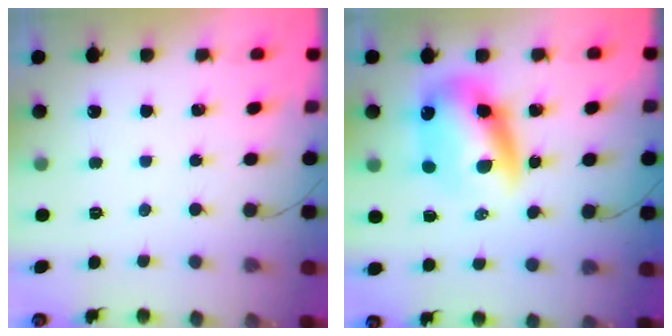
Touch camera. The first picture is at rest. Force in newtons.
{"total": 9.6, "press": 9.3, "slide": 2.1}